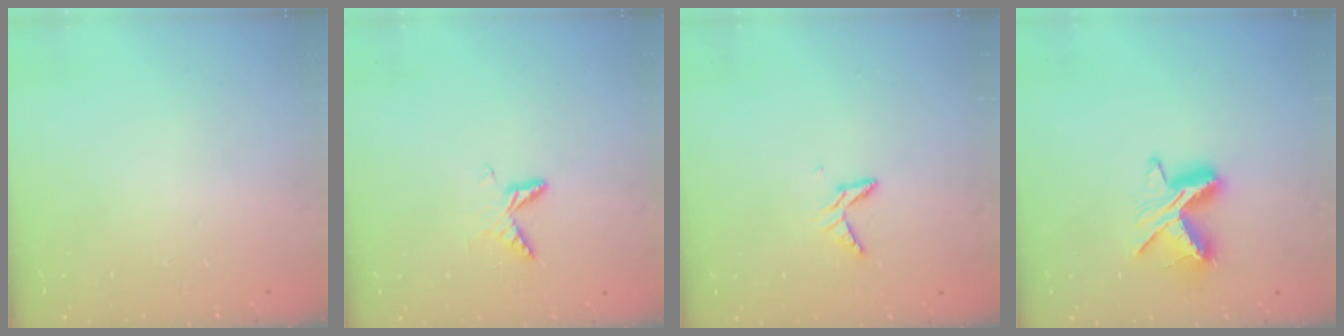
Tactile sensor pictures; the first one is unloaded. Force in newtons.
{"total": 6.2, "press": 6.2, "slide": 0.6}
{"total": 6.2, "press": 6.1, "slide": 0.4}
{"total": 10.0, "press": 10.0, "slide": 0.2}